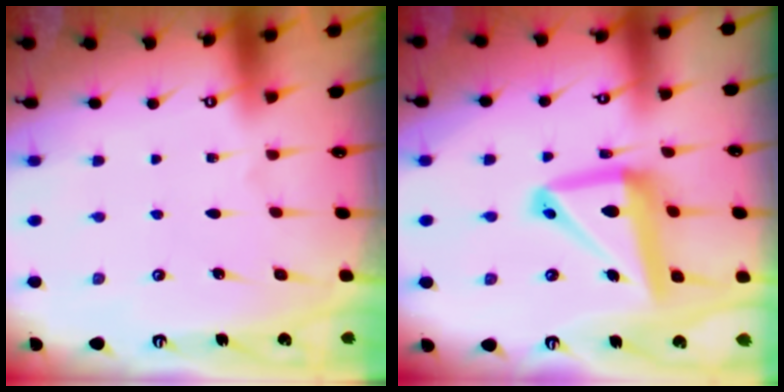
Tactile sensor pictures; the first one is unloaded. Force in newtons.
{"total": 15.4, "press": 15.3, "slide": 1.9}